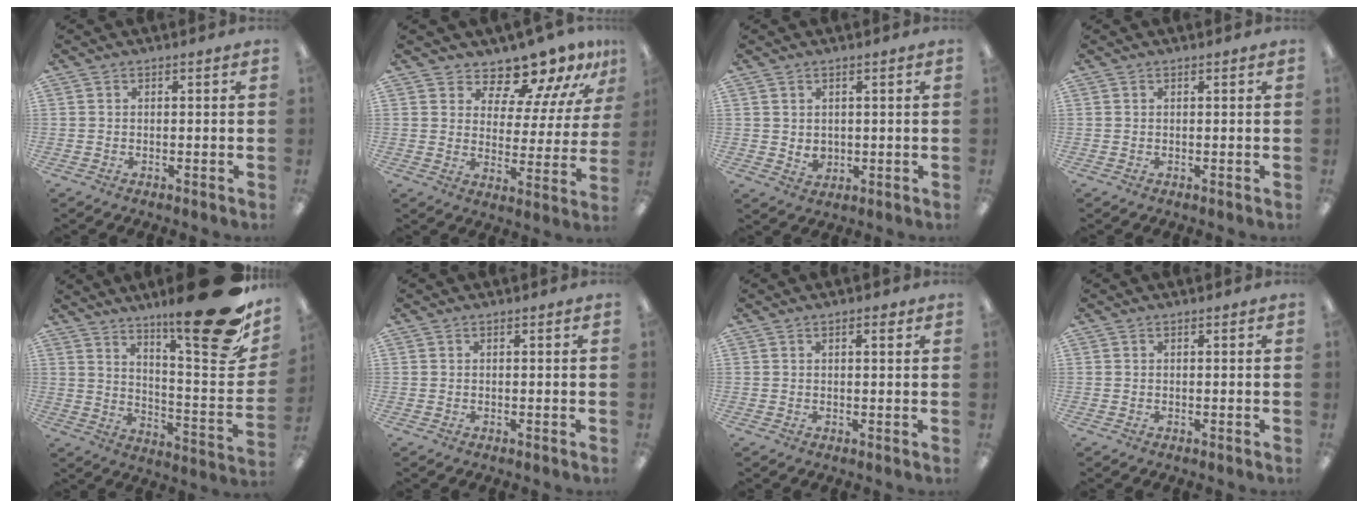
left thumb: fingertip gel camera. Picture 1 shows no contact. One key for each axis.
{"total": 12.8, "fx": 11.6, "fy": 3.9, "fz": 3.7, "tx": -0.069, "ty": -0.096, "tz": 0.206}
{"total": 3.1, "fx": 1.3, "fy": 2.5, "fz": 1.3, "tx": -0.018, "ty": -0.005, "tz": 0.023}
{"total": 0.0}
{"total": 25.2, "fx": 16.3, "fy": 6.2, "fz": 18.2, "tx": -0.236, "ty": -0.120, "tz": 0.257}
{"total": 0.0}
{"total": 1.7, "fx": 1.0, "fy": 0.5, "fz": 1.2, "tx": -0.018, "ty": -0.002, "tz": 0.015}
{"total": 0.0}